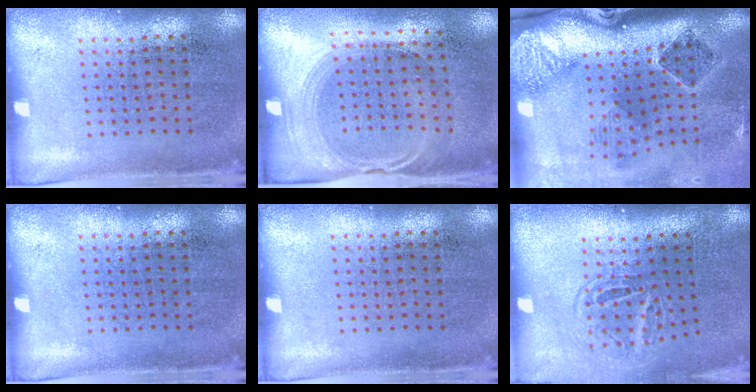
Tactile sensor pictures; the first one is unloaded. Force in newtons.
{"total": 1.5, "press": 1.2, "slide": 0.8}
{"total": 2.9, "press": 1.9, "slide": 2.2}
{"total": 0.0}
{"total": 0.0}
{"total": 1.6, "press": 1.0, "slide": 1.3}